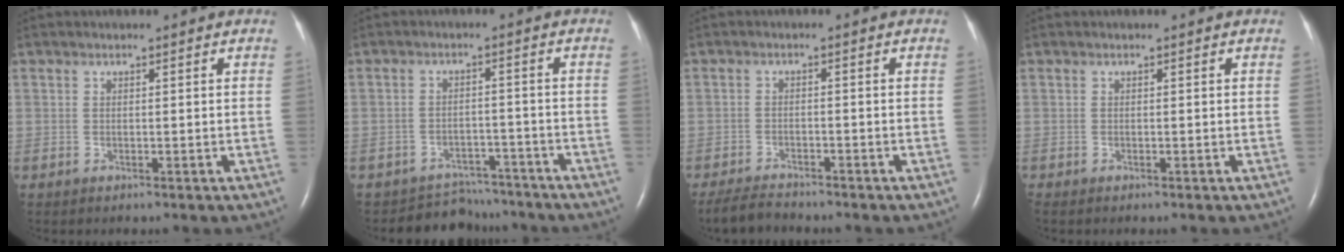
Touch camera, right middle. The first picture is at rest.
{"total": 6.3, "force": [-5.7, 2.3, -1.2], "torque": [0.017, 0.021, -0.081]}
{"total": 3.8, "force": [-3.6, 0.6, 1.0], "torque": [-0.022, -0.014, -0.065]}
{"total": 0.0}